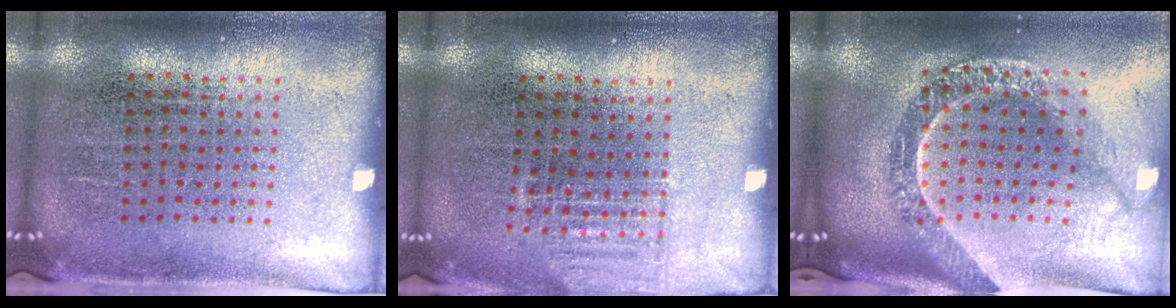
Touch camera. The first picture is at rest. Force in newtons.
{"total": 0.9, "press": 0.9, "slide": 0.1}
{"total": 2.7, "press": 2.2, "slide": 1.6}